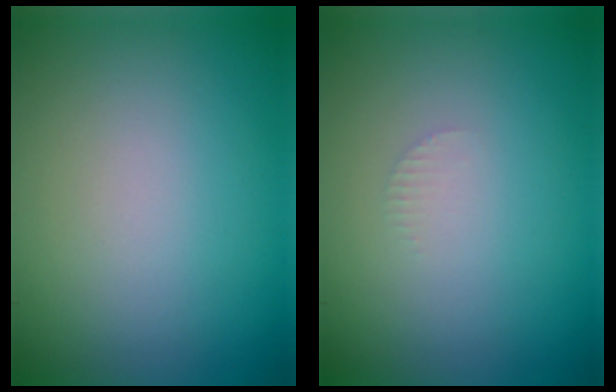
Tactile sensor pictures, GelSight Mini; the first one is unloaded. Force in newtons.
{"total": 0.7, "press": 0.6, "slide": 0.1}